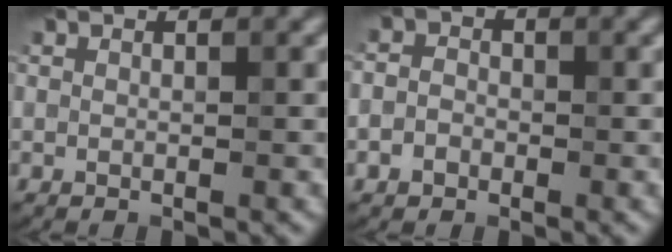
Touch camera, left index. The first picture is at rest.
{"total": 1.9, "force": [-0.7, 1.6, 0.8], "torque": [0.000, 0.000, -0.023]}